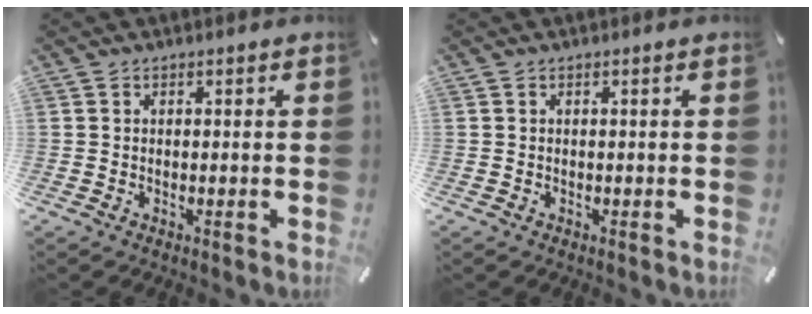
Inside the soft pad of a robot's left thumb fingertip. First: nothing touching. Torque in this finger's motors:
{"motor_torque": [0.00, 0.00, 0.00, 0.00, 0.00]}